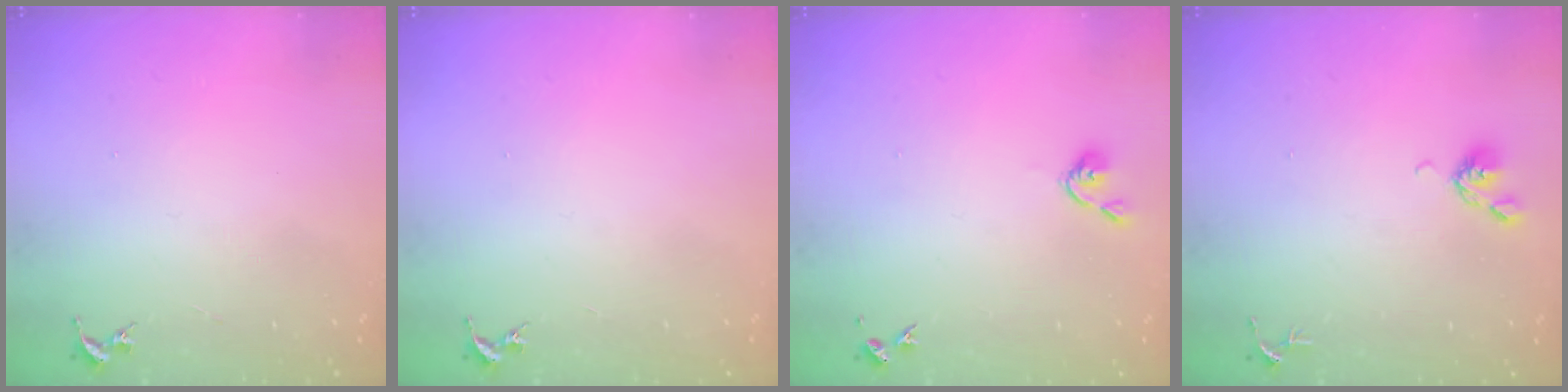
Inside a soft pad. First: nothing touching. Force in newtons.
{"total": 0.0}
{"total": 3.7, "press": 3.6, "slide": 0.7}
{"total": 4.4, "press": 4.3, "slide": 0.9}